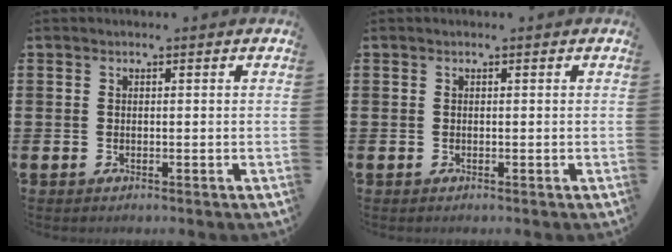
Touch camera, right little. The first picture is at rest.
{"total": 0.0}